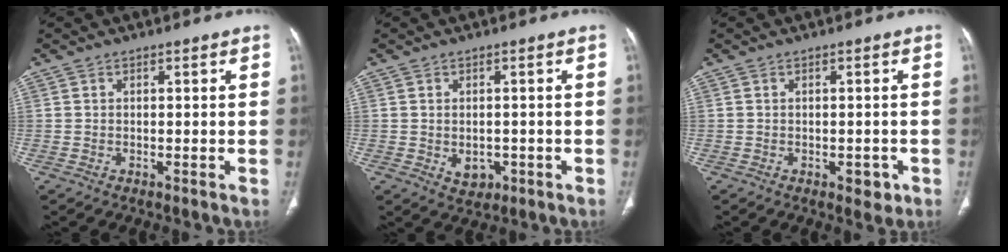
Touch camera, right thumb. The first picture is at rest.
{"total": 3.7, "force": [-0.9, 2.8, 2.3], "torque": [-0.023, 0.003, -0.001]}
{"total": 2.7, "force": [-1.1, 1.6, 1.9], "torque": [-0.011, 0.003, -0.009]}